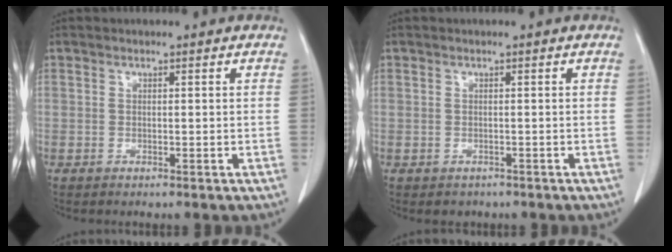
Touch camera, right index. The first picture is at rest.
{"total": 1.6, "force": [-0.9, 1.3, 0.0], "torque": [-0.006, 0.002, -0.011]}